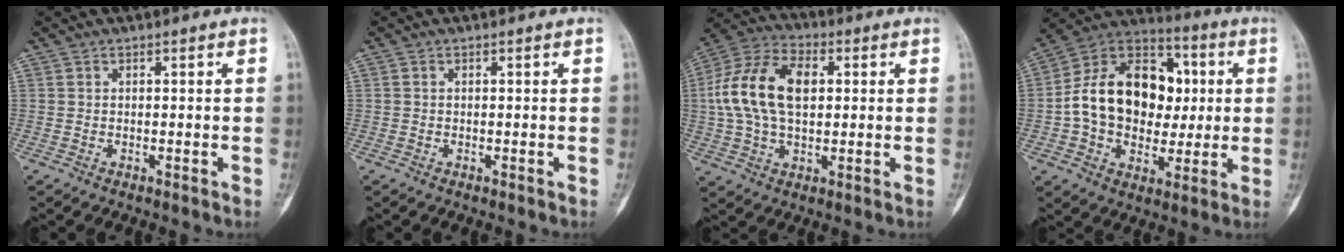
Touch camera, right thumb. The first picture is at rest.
{"total": 0.0}
{"total": 16.0, "force": [2.2, 9.7, 12.6], "torque": [-0.241, 0.024, 0.036]}
{"total": 21.8, "force": [1.2, 15.9, 14.8], "torque": [-0.215, 0.031, 0.022]}